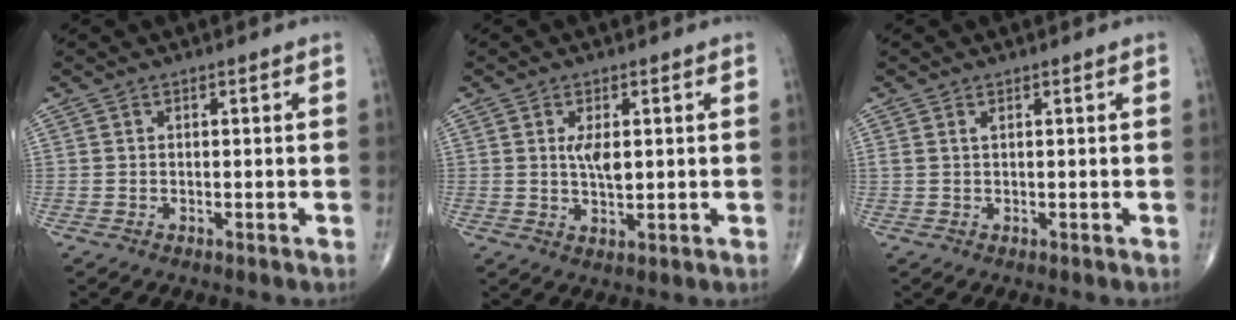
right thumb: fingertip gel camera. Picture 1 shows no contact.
{"total": 4.1, "force": [0.8, 1.9, 3.6], "torque": [-0.063, -0.010, 0.017]}
{"total": 0.7, "force": [0.4, 0.2, 0.6], "torque": [-0.016, 0.006, 0.010]}